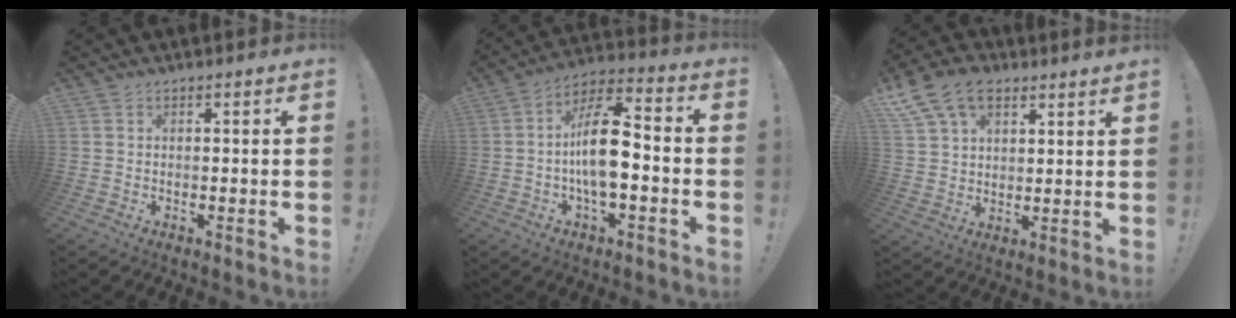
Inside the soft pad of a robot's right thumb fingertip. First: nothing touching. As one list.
[{"total": 15.3, "force": [-2.2, 6.8, 13.5], "torque": [-0.225, 0.014, -0.040]}, {"total": 11.4, "force": [7.1, 6.9, 5.7], "torque": [-0.110, -0.026, 0.141]}]